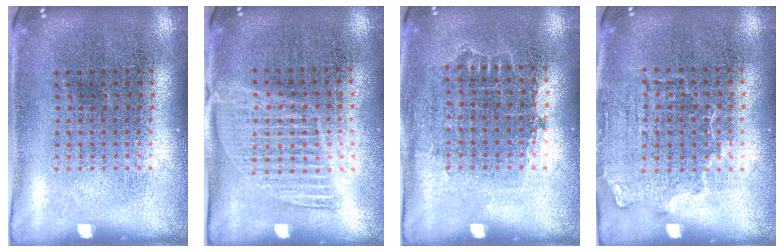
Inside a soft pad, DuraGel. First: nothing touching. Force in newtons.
{"total": 1.3, "press": 1.1, "slide": 0.6}
{"total": 0.8, "press": 0.7, "slide": 0.3}
{"total": 1.5, "press": 1.2, "slide": 0.8}